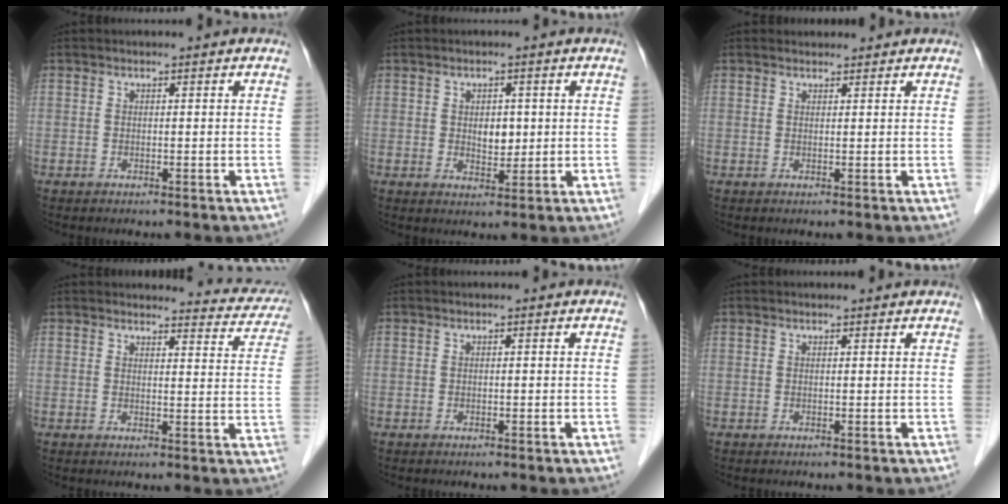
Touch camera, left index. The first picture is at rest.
{"total": 3.1, "force": [0.4, 2.0, 2.4], "torque": [-0.036, 0.000, 0.012]}
{"total": 1.4, "force": [1.4, 0.5, 0.1], "torque": [-0.007, 0.014, 0.022]}
{"total": 8.5, "force": [8.3, 1.4, 0.5], "torque": [0.013, -0.033, 0.072]}
{"total": 0.0}
{"total": 1.0, "force": [1.0, 0.1, 0.1], "torque": [-0.010, 0.005, 0.010]}